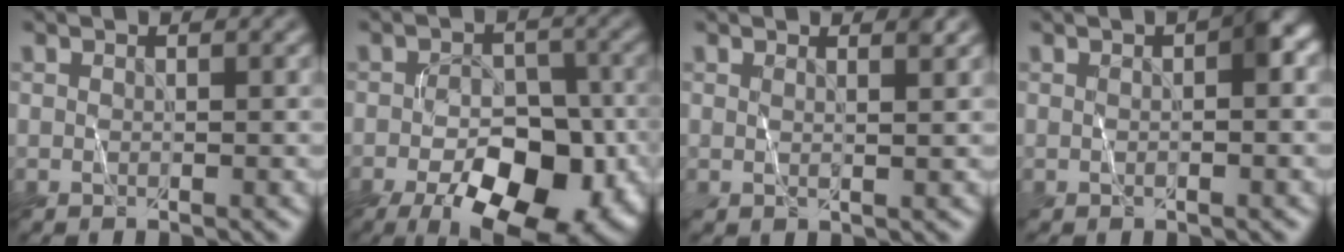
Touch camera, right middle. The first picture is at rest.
{"total": 12.1, "force": [-6.1, 5.7, 8.7], "torque": [-0.121, -0.005, -0.095]}
{"total": 1.5, "force": [1.1, 0.5, 1.0], "torque": [-0.013, 0.002, 0.003]}
{"total": 2.1, "force": [0.1, 0.2, 2.1], "torque": [-0.030, 0.008, 0.002]}